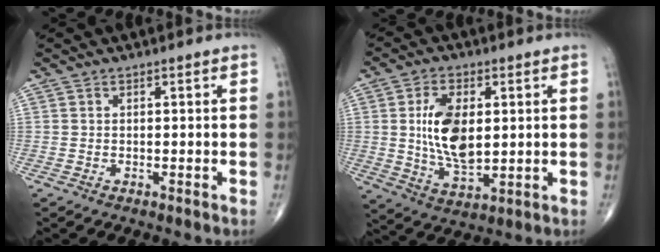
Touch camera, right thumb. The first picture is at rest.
{"total": 12.0, "force": [1.5, 6.4, 10.0], "torque": [-0.176, -0.014, 0.033]}